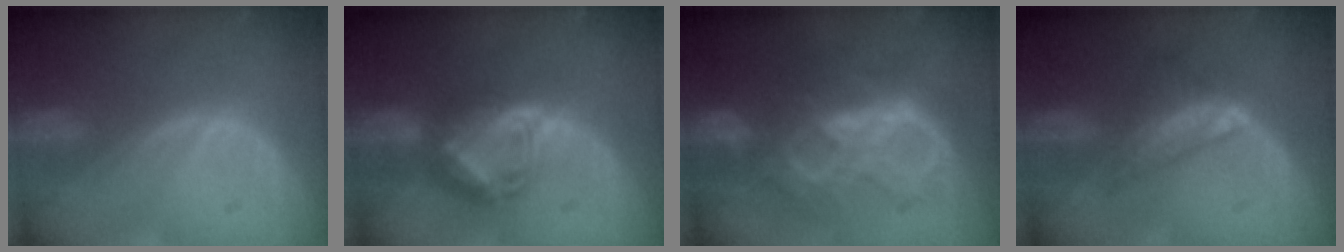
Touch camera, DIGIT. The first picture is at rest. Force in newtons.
{"total": 7.7, "press": 6.7, "slide": 3.9}
{"total": 10.0, "press": 9.9, "slide": 1.0}
{"total": 6.1, "press": 5.3, "slide": 3.1}